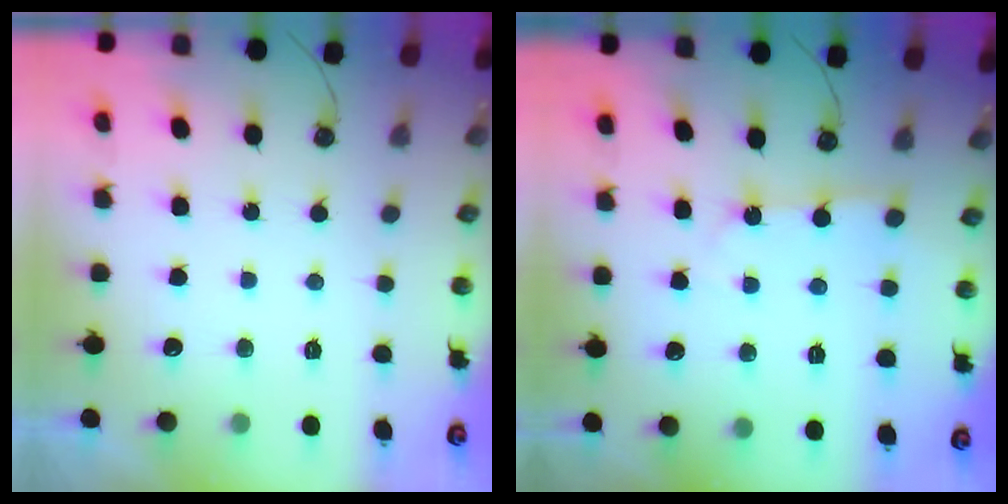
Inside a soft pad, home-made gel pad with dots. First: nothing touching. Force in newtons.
{"total": 3.2, "press": 3.2, "slide": 0.5}